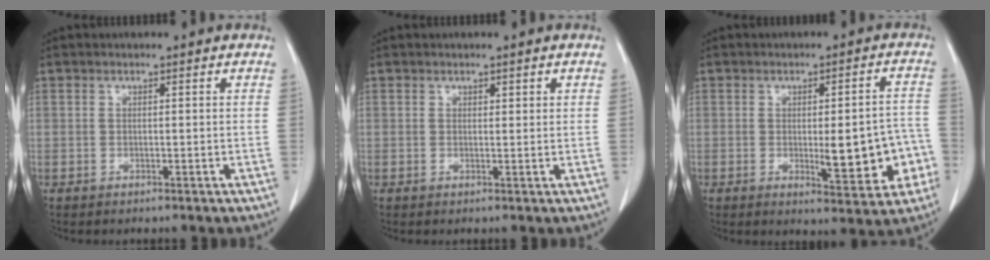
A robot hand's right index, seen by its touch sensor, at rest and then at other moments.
{"total": 0.8, "force": [0.5, 0.4, 0.5], "torque": [-0.004, -0.001, 0.007]}
{"total": 10.3, "force": [-2.2, 3.0, 9.6], "torque": [-0.113, 0.010, -0.019]}